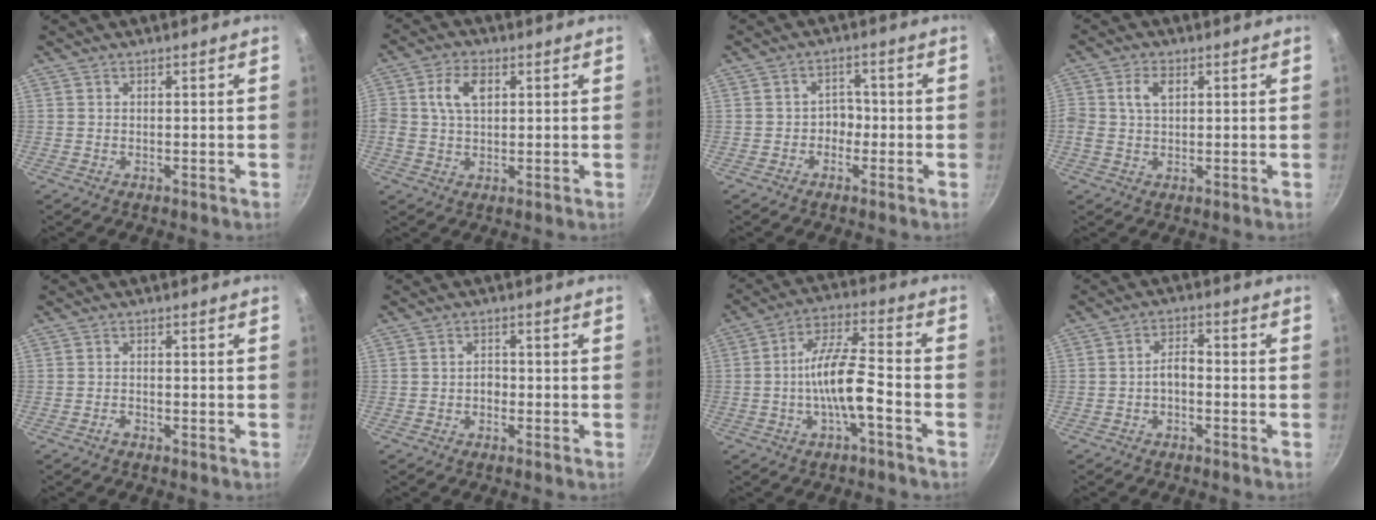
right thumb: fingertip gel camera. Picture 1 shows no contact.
{"total": 6.6, "force": [1.6, 4.1, 4.9], "torque": [-0.082, 0.005, 0.026]}
{"total": 3.2, "force": [-1.0, 2.6, 1.6], "torque": [0.009, 0.016, -0.019]}
{"total": 4.2, "force": [1.1, 2.6, 3.0], "torque": [-0.051, 0.003, 0.018]}
{"total": 1.2, "force": [-0.9, 0.3, 0.6], "torque": [-0.014, 0.008, -0.021]}
{"total": 1.8, "force": [-0.7, 1.3, 1.0], "torque": [-0.006, 0.012, -0.013]}
{"total": 10.5, "force": [-3.3, 2.8, 9.6], "torque": [-0.175, 0.040, -0.067]}
{"total": 3.3, "force": [-1.4, 1.6, 2.5], "torque": [-0.040, 0.024, -0.027]}